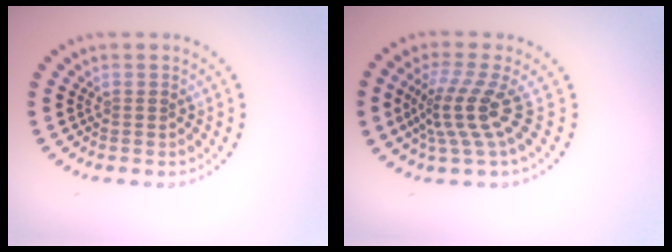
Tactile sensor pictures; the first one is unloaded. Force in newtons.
{"total": 4.0, "press": 2.8, "slide": 2.9}